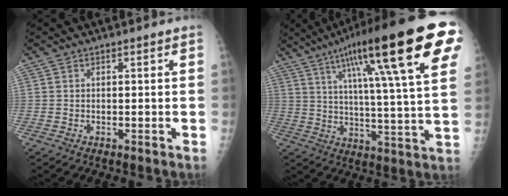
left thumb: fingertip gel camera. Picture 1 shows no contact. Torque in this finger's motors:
{"motor_torque": [1.07, 0.47, 2.09, -0.68, 0.45]}